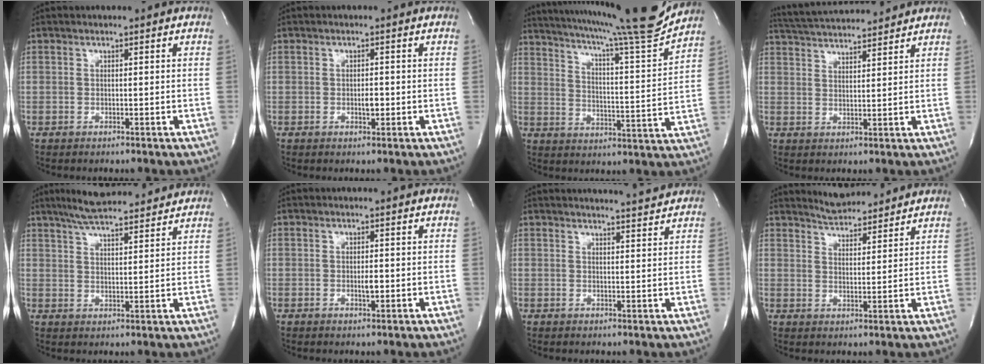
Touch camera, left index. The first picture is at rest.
{"total": 1.5, "force": [-0.5, 0.6, 1.3], "torque": [-0.024, -0.001, -0.005]}
{"total": 19.0, "force": [17.1, -1.4, 8.1], "torque": [-0.141, -0.050, 0.240]}
{"total": 11.8, "force": [11.1, 0.7, 3.9], "torque": [-0.080, 0.023, 0.173]}
{"total": 13.2, "force": [11.7, 1.8, 6.0], "torque": [-0.103, 0.021, 0.174]}
{"total": 1.4, "force": [-0.4, 0.4, 1.3], "torque": [-0.025, -0.002, -0.004]}
{"total": 4.9, "force": [4.8, -0.4, 1.0], "torque": [-0.024, -0.003, 0.054]}
{"total": 6.9, "force": [6.7, 1.0, 1.4], "torque": [-0.033, 0.010, 0.107]}